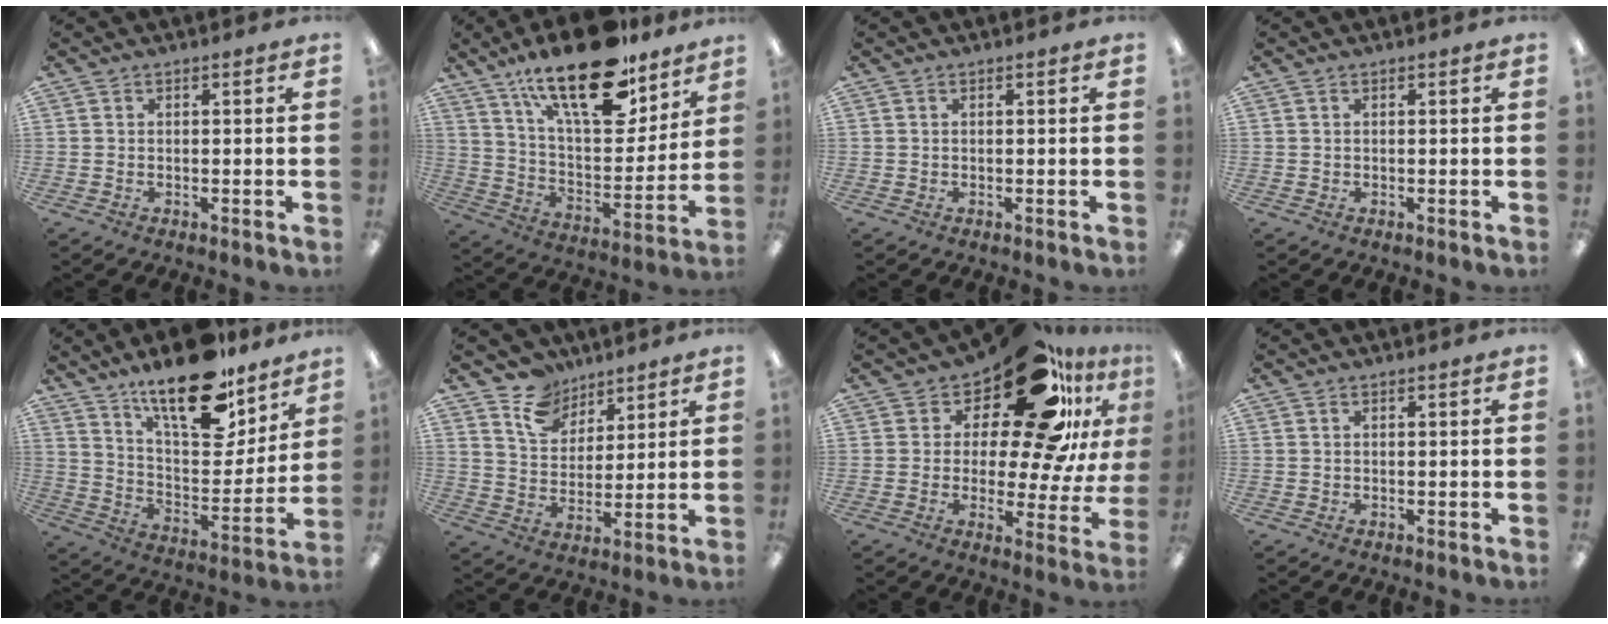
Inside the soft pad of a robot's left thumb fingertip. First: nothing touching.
{"total": 23.9, "force": [16.4, 9.1, 14.8], "torque": [-0.235, -0.098, 0.279]}
{"total": 0.0}
{"total": 0.0}
{"total": 21.1, "force": [15.9, 7.6, 11.6], "torque": [-0.179, -0.110, 0.271]}
{"total": 10.2, "force": [7.6, 6.4, 2.4], "torque": [-0.051, -0.043, 0.146]}
{"total": 22.0, "force": [14.0, 8.7, 14.7], "torque": [-0.204, -0.103, 0.229]}
{"total": 0.0}